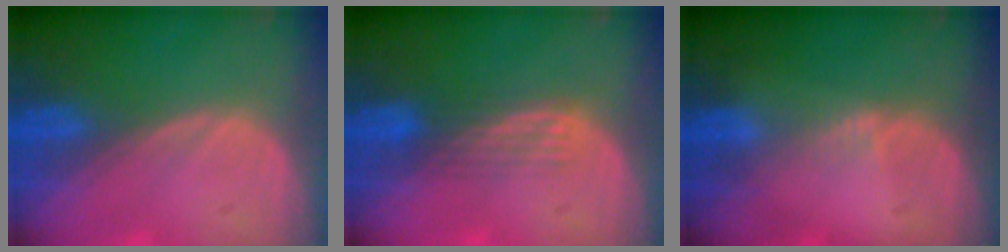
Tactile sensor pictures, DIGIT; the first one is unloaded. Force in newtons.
{"total": 3.0, "press": 2.7, "slide": 1.3}
{"total": 0.8, "press": 0.8, "slide": 0.2}